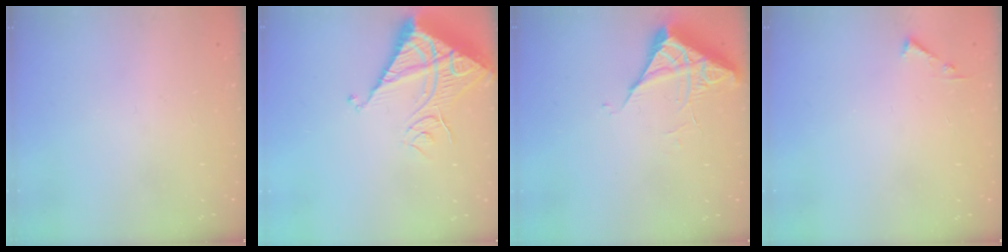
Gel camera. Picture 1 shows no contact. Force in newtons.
{"total": 13.8, "press": 13.7, "slide": 1.3}
{"total": 5.4, "press": 5.4, "slide": 0.3}
{"total": 3.6, "press": 3.6, "slide": 0.4}